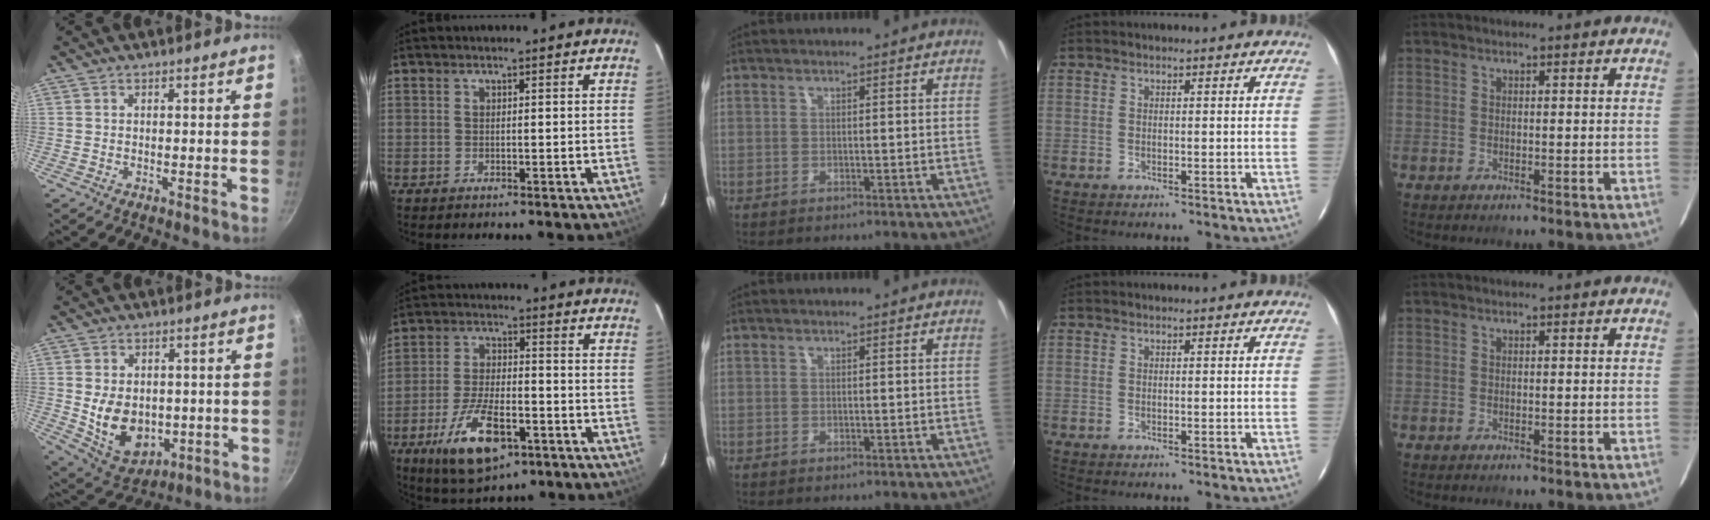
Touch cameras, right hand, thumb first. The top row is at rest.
{"thumb": {"total": 12.0, "force": [-0.5, 8.9, 8.0], "torque": [-0.108, -0.013, 0.016]}, "index": {"total": 13.7, "force": [-6.8, 5.6, 10.5], "torque": [-0.215, -0.018, -0.114]}}